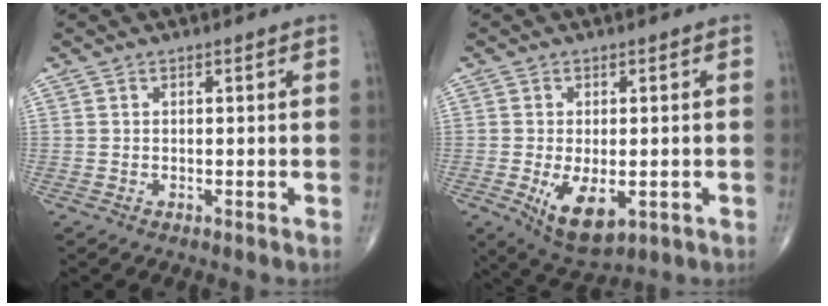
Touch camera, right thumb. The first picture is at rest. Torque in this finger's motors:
{"motor_torque": [-0.12, 0.70, 0.40, 0.23, 0.21]}